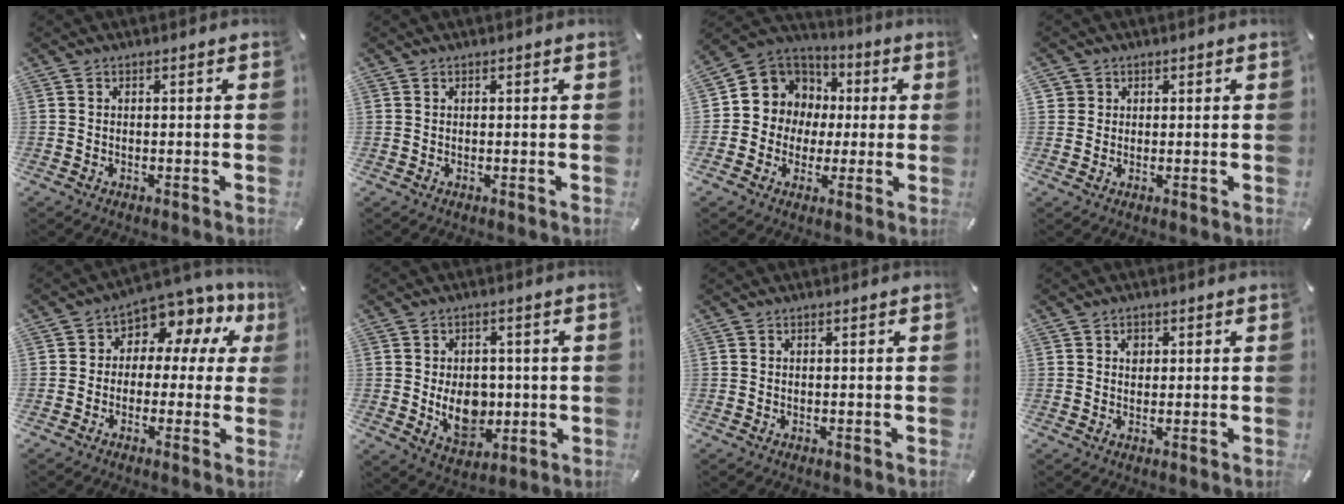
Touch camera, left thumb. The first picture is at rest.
{"total": 0.5, "force": [0.3, 0.5, -0.1], "torque": [0.005, 0.004, 0.004]}
{"total": 9.6, "force": [0.9, 9.6, 0.6], "torque": [-0.027, -0.021, 0.022]}
{"total": 2.8, "force": [1.0, 2.6, 0.1], "torque": [0.001, 0.001, 0.016]}
{"total": 6.2, "force": [2.4, 4.8, 3.2], "torque": [-0.060, -0.033, 0.043]}
{"total": 9.6, "force": [-0.9, 7.3, 6.1], "torque": [-0.090, -0.003, -0.014]}
{"total": 0.0}
{"total": 1.9, "force": [0.5, 1.6, 0.8], "torque": [-0.005, -0.003, 0.005]}